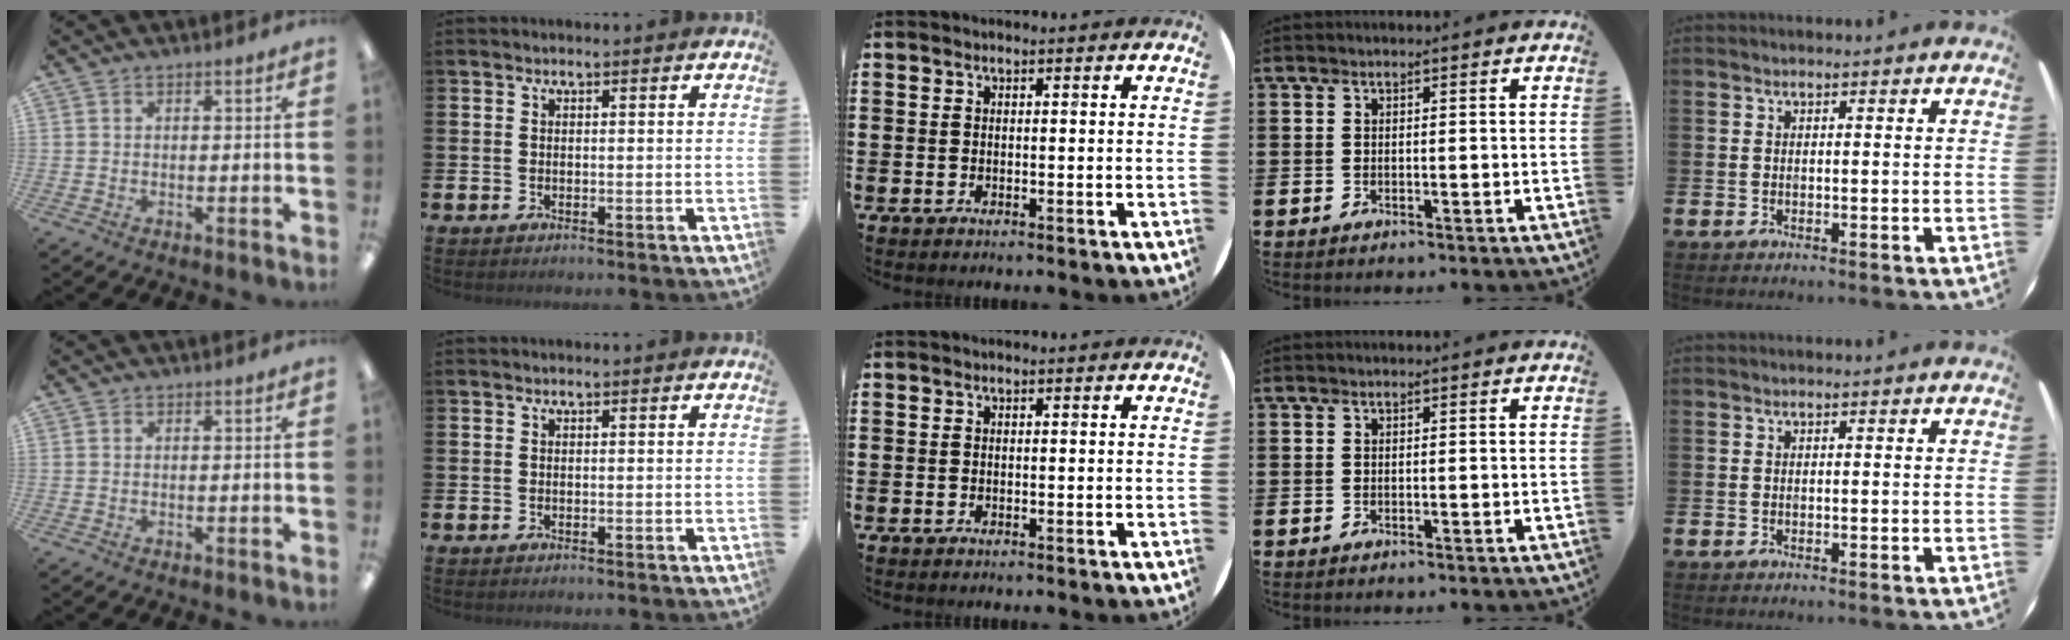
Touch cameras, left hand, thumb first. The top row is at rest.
{}